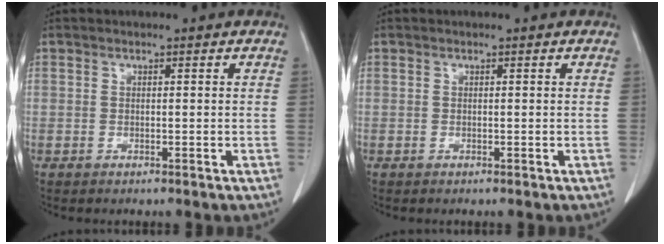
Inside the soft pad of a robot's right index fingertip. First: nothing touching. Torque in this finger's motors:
{"motor_torque": [0.00, 0.00, 0.01, 0.00]}